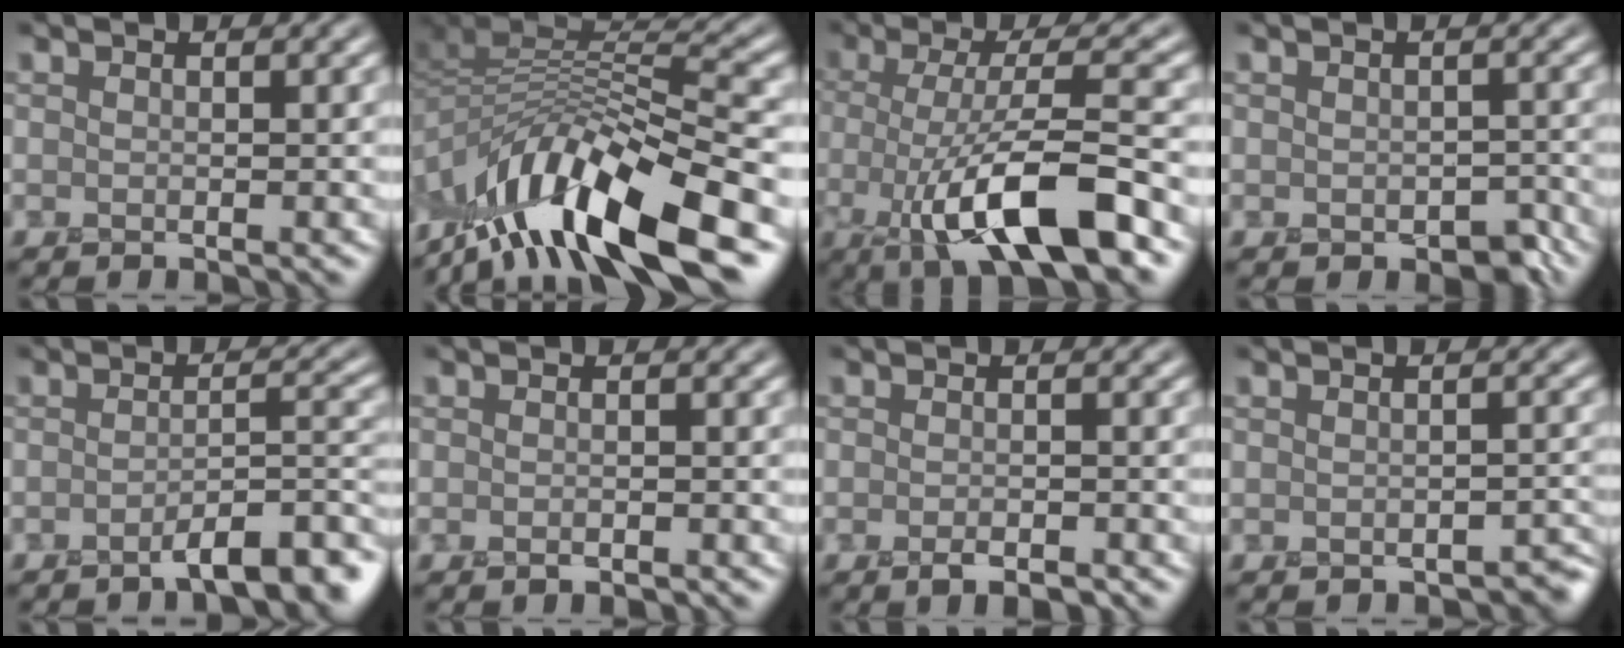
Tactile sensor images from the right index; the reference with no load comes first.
{"total": 11.7, "force": [-6.3, 3.9, 9.0], "torque": [-0.168, 0.011, -0.108]}
{"total": 9.9, "force": [-4.3, 2.5, 8.5], "torque": [-0.143, 0.002, -0.073]}
{"total": 2.2, "force": [-1.3, 1.4, 1.2], "torque": [-0.015, -0.008, -0.010]}
{"total": 4.9, "force": [-3.2, 1.0, 3.5], "torque": [-0.040, 0.010, -0.050]}
{"total": 0.9, "force": [-0.7, 0.2, 0.3], "torque": [-0.006, -0.003, -0.012]}
{"total": 1.8, "force": [-1.3, 0.5, 1.1], "torque": [-0.016, -0.004, -0.020]}
{"total": 1.6, "force": [-1.4, 0.6, 0.6], "torque": [-0.007, -0.003, -0.010]}